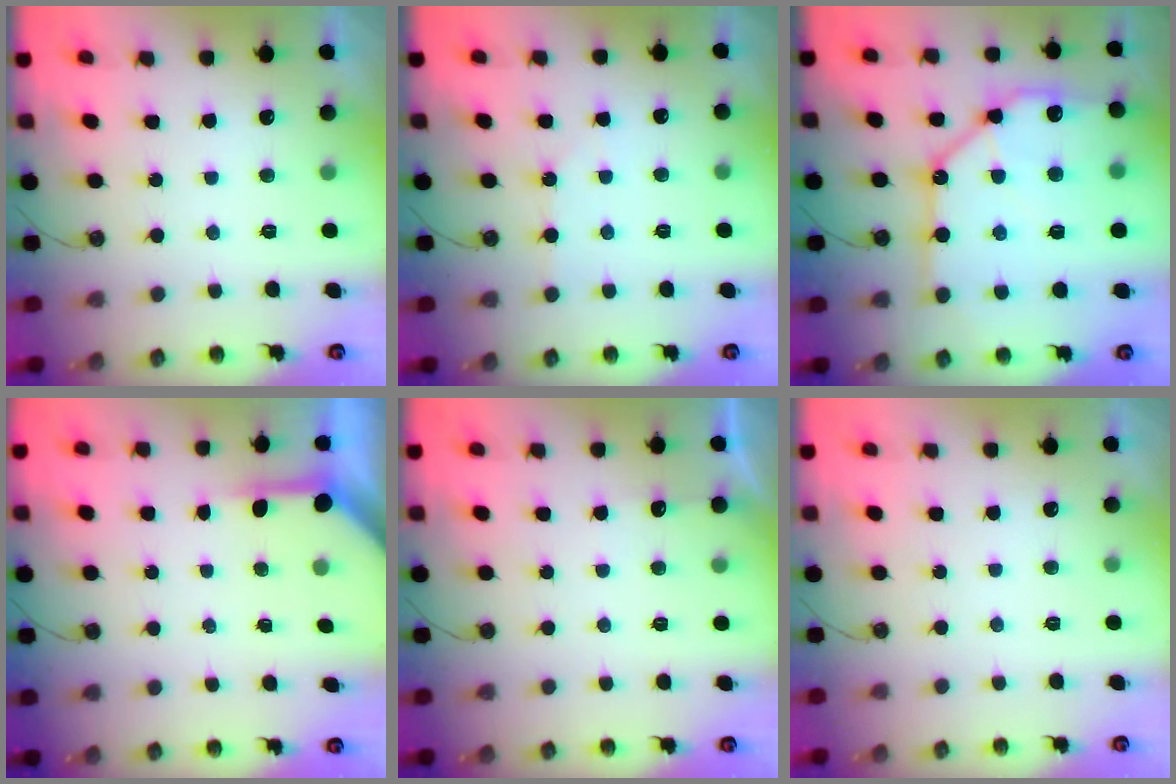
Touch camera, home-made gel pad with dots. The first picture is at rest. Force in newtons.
{"total": 2.8, "press": 2.7, "slide": 0.5}
{"total": 18.5, "press": 18.4, "slide": 2.2}
{"total": 3.9, "press": 3.9, "slide": 0.4}
{"total": 2.7, "press": 2.7, "slide": 0.3}
{"total": 0.0}